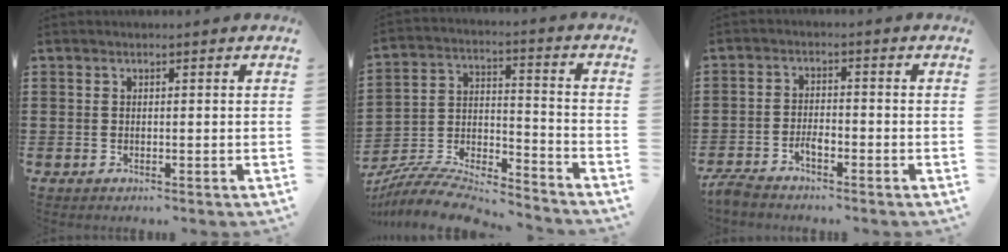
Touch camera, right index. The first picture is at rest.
{"total": 8.1, "force": [-7.6, 1.2, 2.4], "torque": [-0.051, 0.002, -0.153]}
{"total": 3.2, "force": [-2.5, 0.9, 1.7], "torque": [-0.038, 0.006, -0.051]}